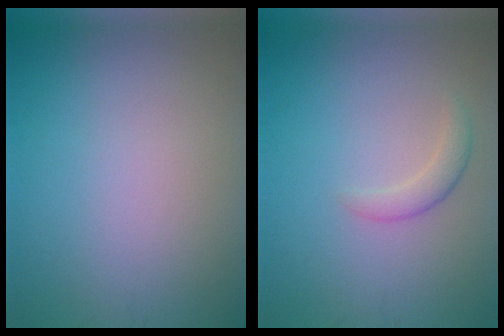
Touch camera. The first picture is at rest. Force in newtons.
{"total": 1.7, "press": 1.7, "slide": 0.1}